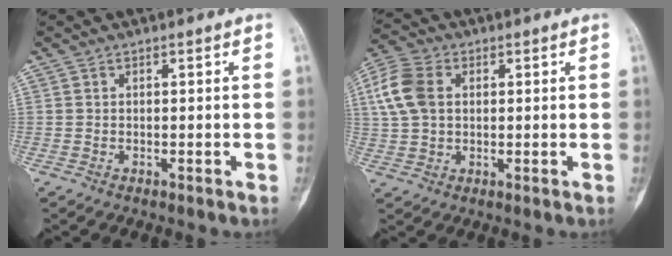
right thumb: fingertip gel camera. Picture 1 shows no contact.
{"total": 9.6, "force": [2.1, 6.7, 6.5], "torque": [-0.142, 0.013, 0.039]}